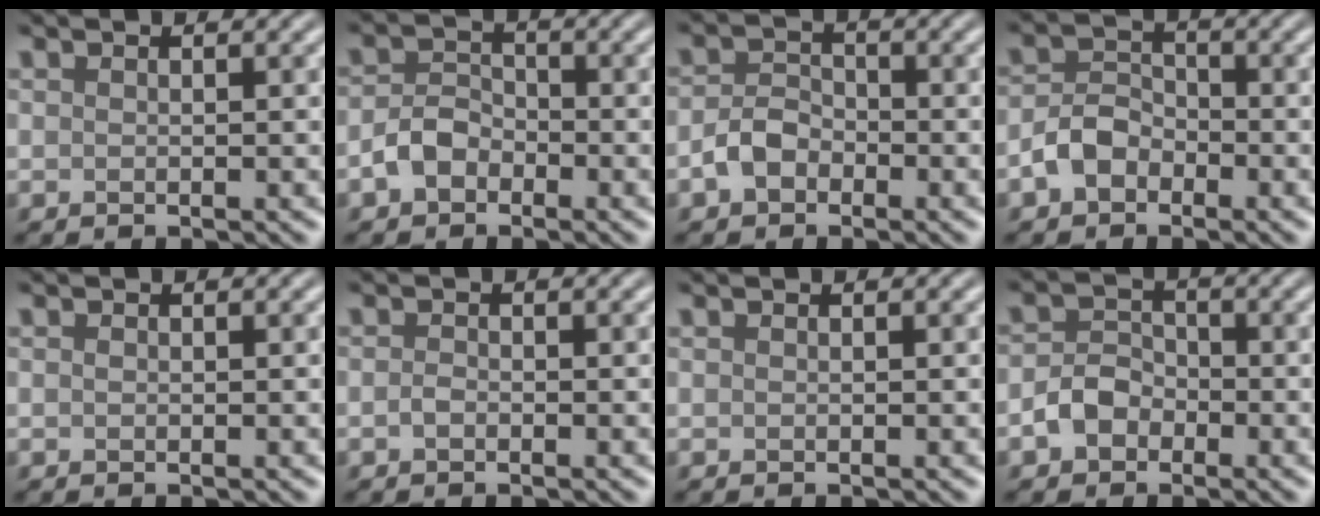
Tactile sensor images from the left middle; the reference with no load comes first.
{"total": 2.7, "force": [-1.4, 1.9, 1.3], "torque": [-0.023, 0.009, -0.032]}
{"total": 2.5, "force": [-1.3, 1.8, 1.3], "torque": [-0.024, 0.007, -0.030]}
{"total": 3.0, "force": [-1.6, 2.0, 1.5], "torque": [-0.025, 0.011, -0.037]}
{"total": 0.0}
{"total": 0.7, "force": [-0.3, 0.5, 0.5], "torque": [-0.011, 0.000, -0.009]}
{"total": 0.0}
{"total": 2.7, "force": [-1.3, 2.1, 1.2], "torque": [-0.019, 0.007, -0.028]}